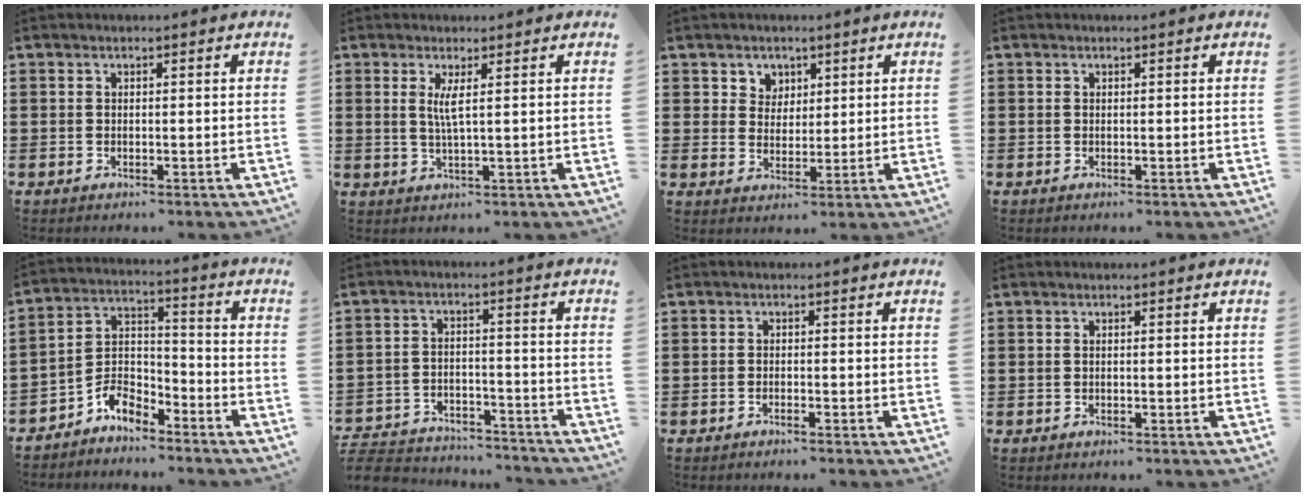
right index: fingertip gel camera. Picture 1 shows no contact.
{"total": 2.9, "force": [0.9, -0.1, 2.7], "torque": [-0.058, -0.004, 0.013]}
{"total": 3.6, "force": [2.1, 2.9, 0.1], "torque": [-0.017, 0.011, 0.037]}
{"total": 0.0}
{"total": 5.4, "force": [-4.6, 2.3, 1.6], "torque": [-0.038, 0.009, -0.095]}
{"total": 5.7, "force": [-5.6, 0.9, 0.8], "torque": [-0.030, 0.006, -0.115]}
{"total": 0.7, "force": [-0.7, -0.1, 0.2], "torque": [-0.006, -0.001, -0.013]}
{"total": 0.0}